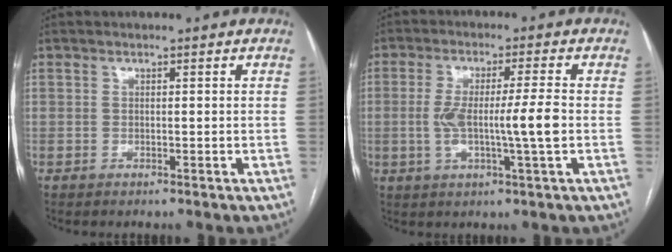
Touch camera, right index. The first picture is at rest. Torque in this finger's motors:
{"motor_torque": [0.33, -0.02, 0.23, 0.11]}